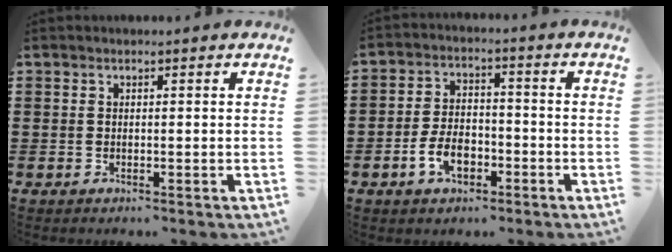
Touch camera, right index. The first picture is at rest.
{"total": 5.7, "force": [-2.6, 3.2, 4.0], "torque": [-0.090, 0.001, -0.050]}